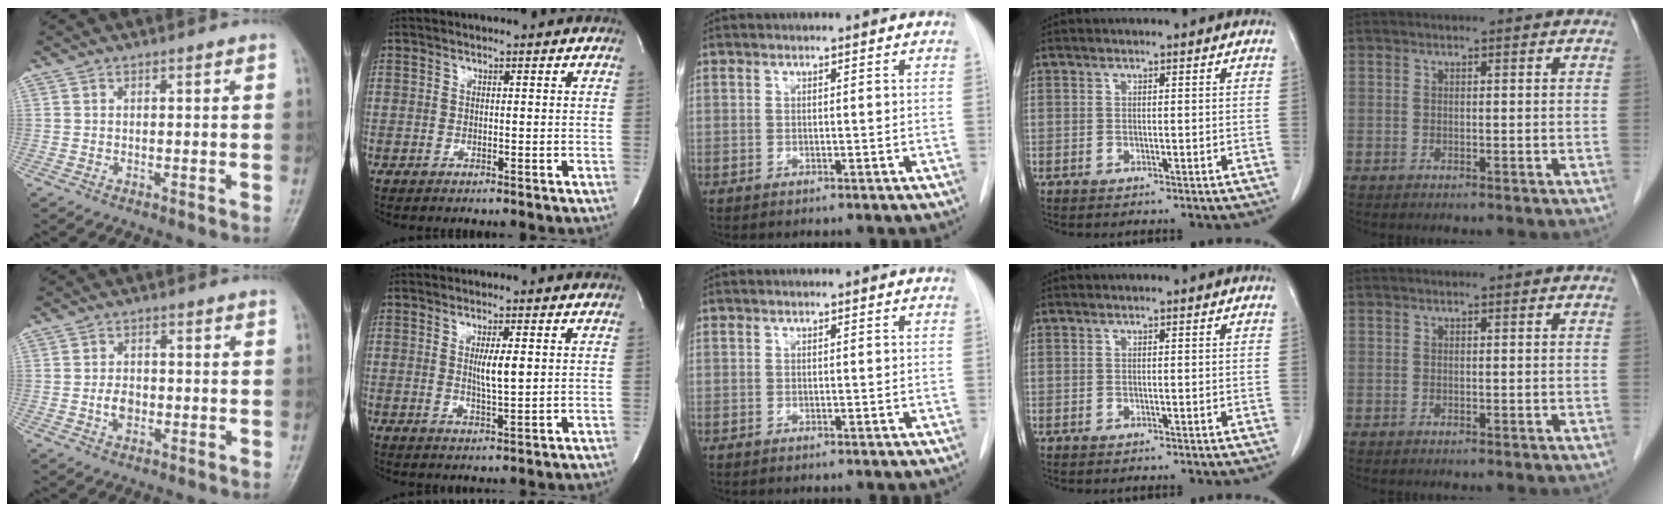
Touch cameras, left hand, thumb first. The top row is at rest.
{"thumb": {"total": 3.3, "force": [-0.7, 2.3, 2.2], "torque": [-0.029, 0.005, -0.015]}, "index": {"total": 3.7, "force": [0.6, 0.2, 3.7], "torque": [-0.069, -0.008, 0.012]}}